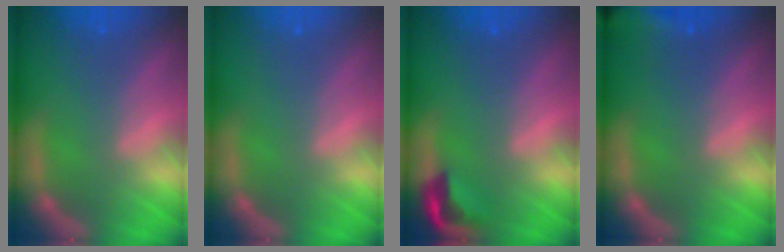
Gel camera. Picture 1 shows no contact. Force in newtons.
{"total": 0.0}
{"total": 2.9}
{"total": 7.5}